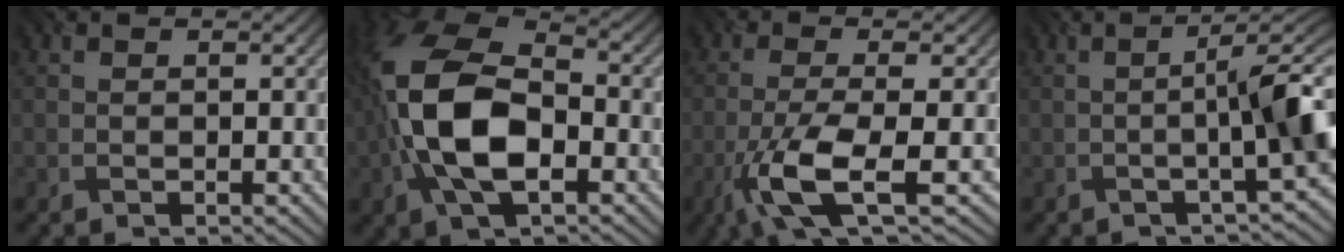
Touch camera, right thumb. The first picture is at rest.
{"total": 14.1, "force": [-2.6, 7.9, 11.4], "torque": [-0.259, -0.001, -0.065]}
{"total": 8.4, "force": [-3.5, 1.9, 7.5], "torque": [-0.141, 0.000, -0.079]}
{"total": 8.7, "force": [-1.2, 1.5, 8.5], "torque": [-0.119, 0.009, -0.026]}